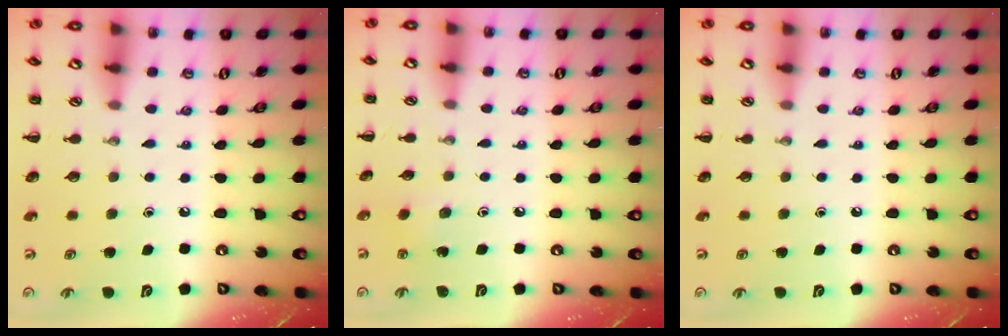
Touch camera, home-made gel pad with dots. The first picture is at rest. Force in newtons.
{"total": 2.2, "press": 2.1, "slide": 0.7}
{"total": 0.0}